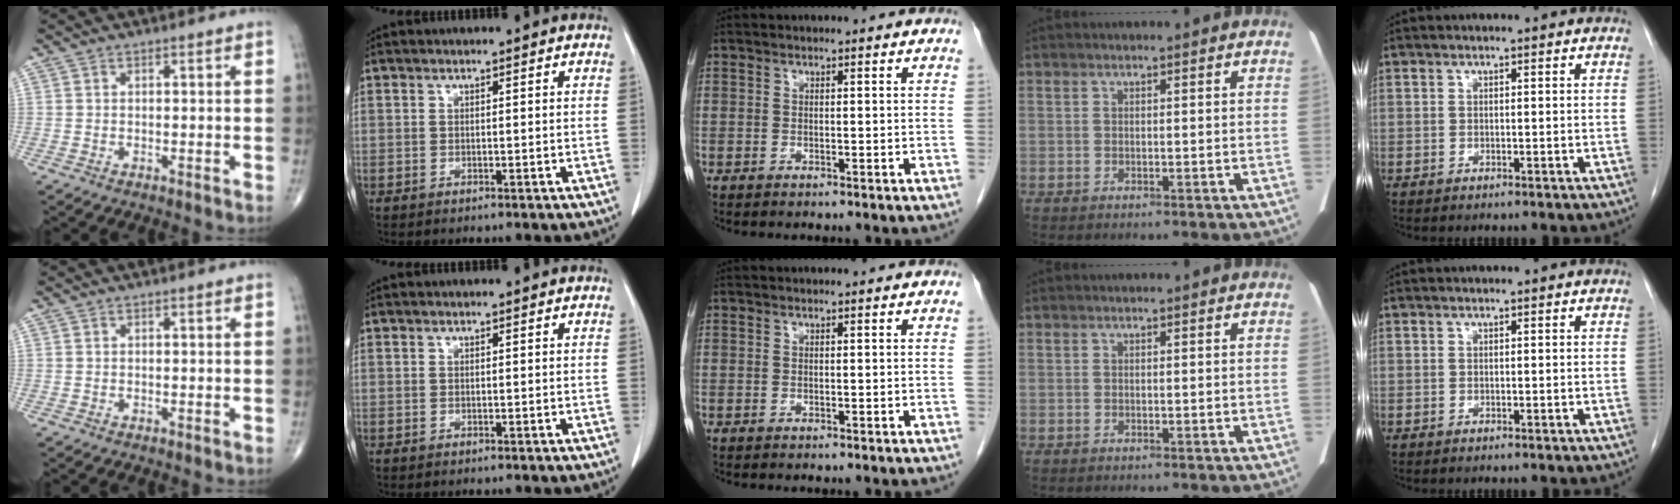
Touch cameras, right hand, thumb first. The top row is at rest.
{}